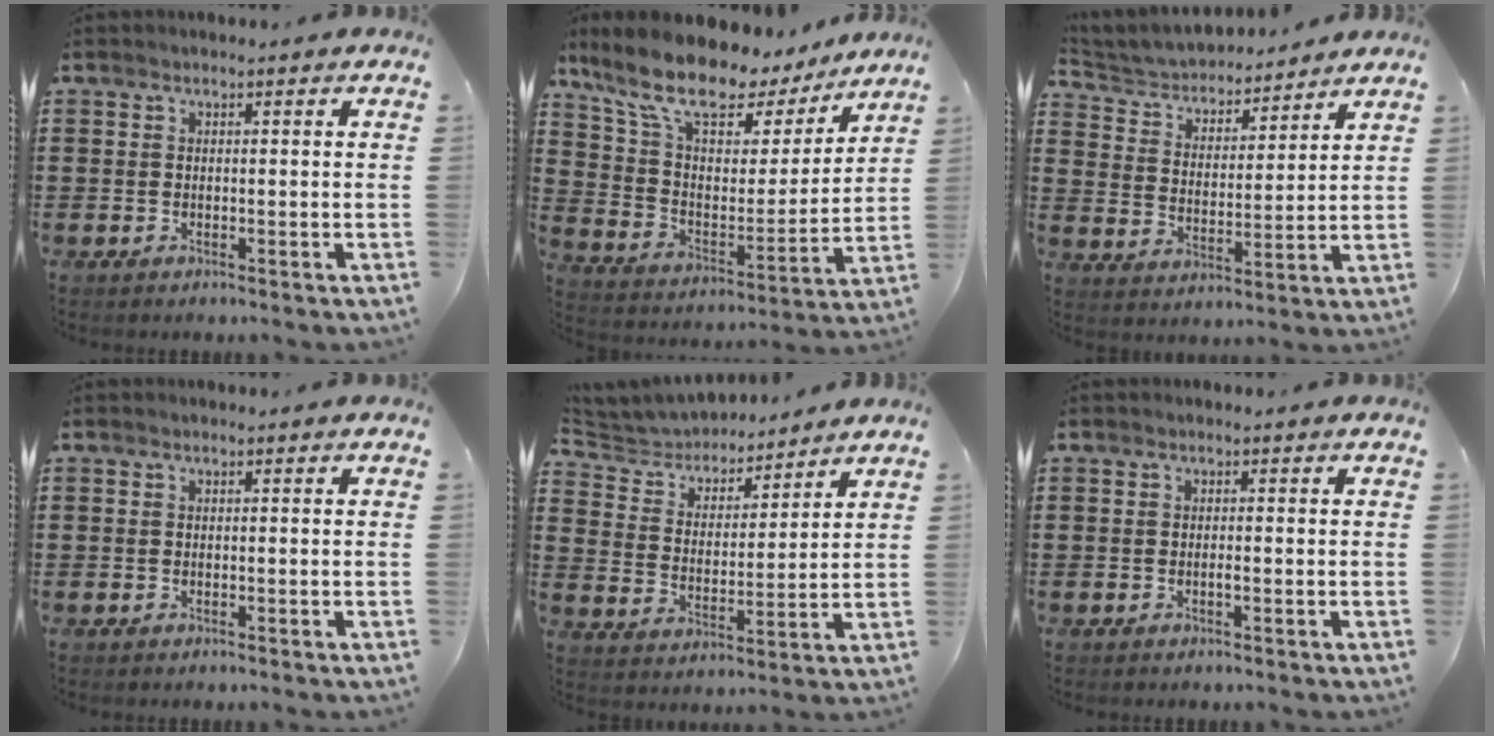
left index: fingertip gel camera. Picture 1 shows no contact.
{"total": 12.1, "force": [10.1, 3.7, 5.5], "torque": [-0.140, -0.065, 0.172]}
{"total": 4.3, "force": [4.1, 1.0, 0.4], "torque": [-0.034, -0.027, 0.067]}
{"total": 0.0}
{"total": 5.2, "force": [5.1, 1.0, 0.4], "torque": [-0.039, -0.032, 0.086]}
{"total": 0.6, "force": [-0.2, 0.1, 0.6], "torque": [-0.011, -0.002, -0.002]}